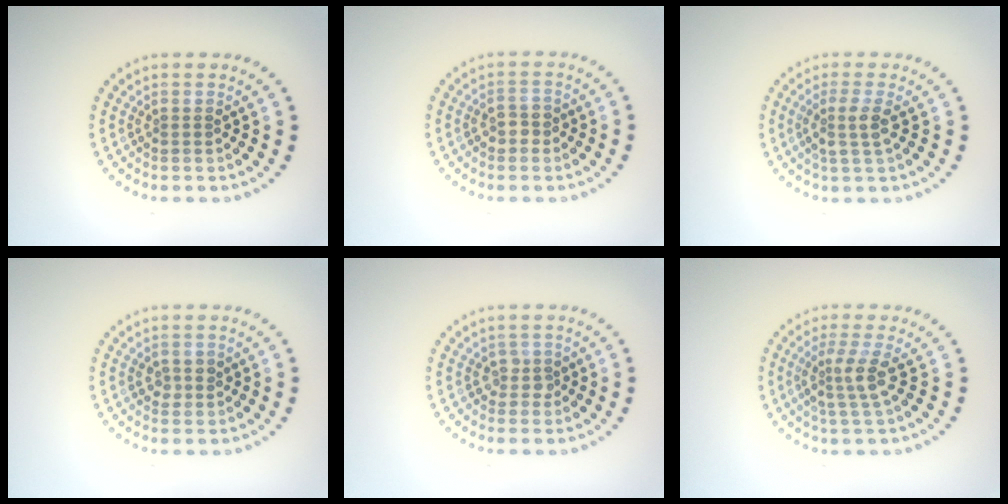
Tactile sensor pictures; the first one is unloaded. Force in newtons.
{"total": 1.6, "press": 1.6, "slide": 0.3}
{"total": 2.2, "press": 1.9, "slide": 1.1}
{"total": 1.5, "press": 1.5, "slide": 0.2}
{"total": 1.2, "press": 1.1, "slide": 0.5}
{"total": 2.7, "press": 2.1, "slide": 1.8}